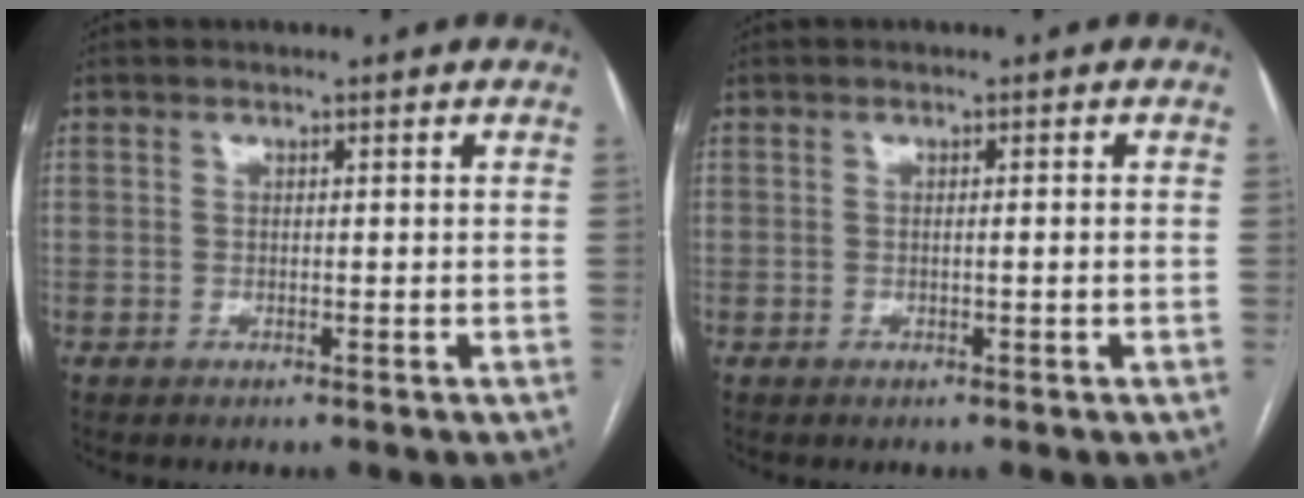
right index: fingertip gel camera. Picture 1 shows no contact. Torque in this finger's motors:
{"motor_torque": [-0.19, 0.05, -0.04, -0.01]}